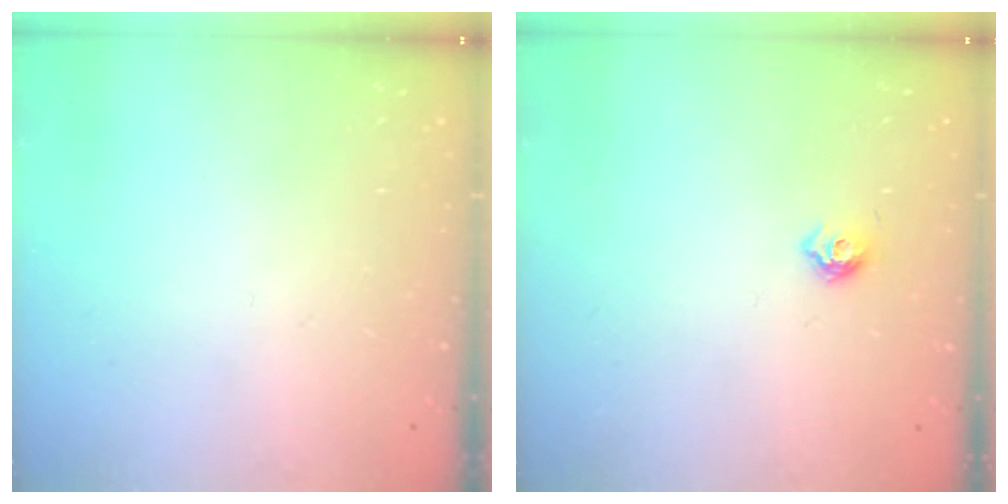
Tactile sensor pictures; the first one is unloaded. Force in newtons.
{"total": 5.6, "press": 5.5, "slide": 1.0}